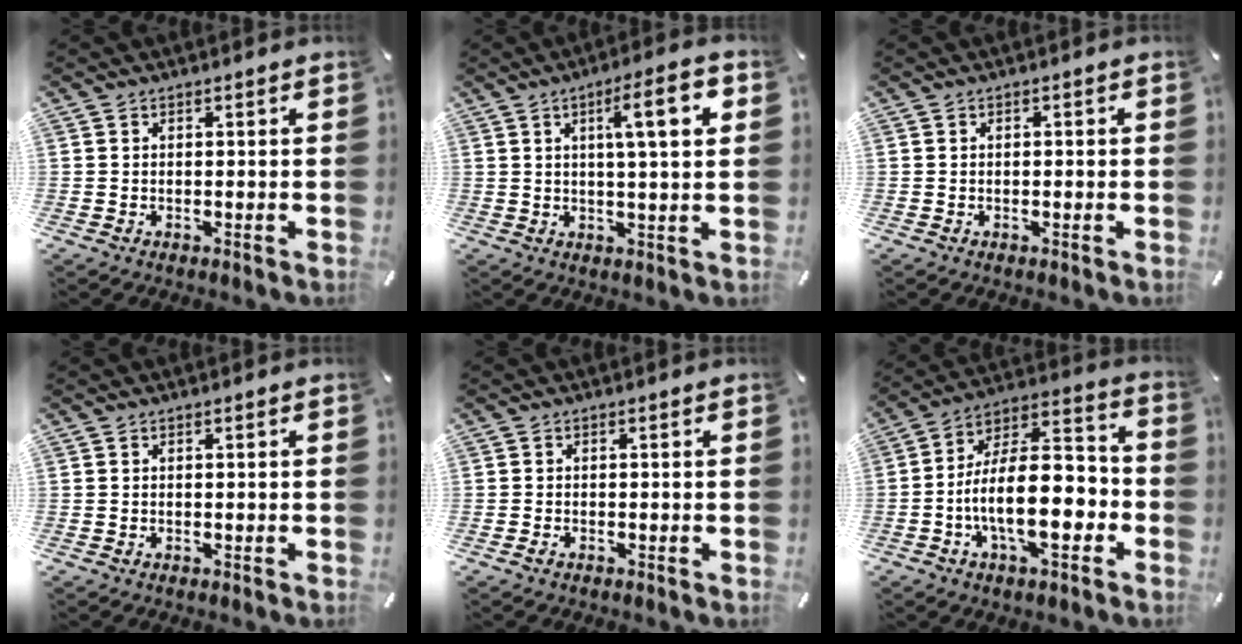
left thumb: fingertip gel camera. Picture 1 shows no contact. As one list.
[{"total": 11.8, "force": [3.6, 2.1, 11.0], "torque": [-0.171, -0.003, 0.047]}, {"total": 0.7, "force": [-0.3, 0.3, 0.5], "torque": [-0.010, -0.002, -0.005]}, {"total": 0.0}, {"total": 0.8, "force": [-0.5, 0.3, 0.5], "torque": [-0.010, -0.001, -0.010]}, {"total": 17.4, "force": [-5.2, 8.2, 14.4], "torque": [-0.255, 0.002, -0.090]}]